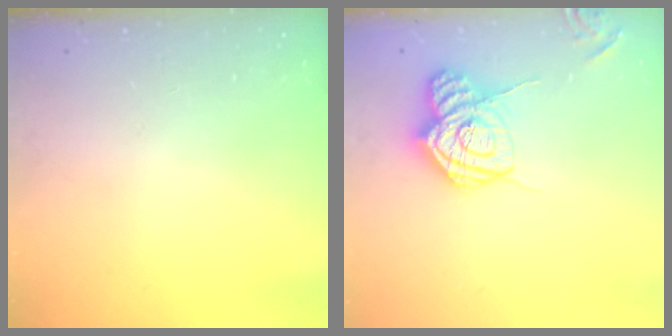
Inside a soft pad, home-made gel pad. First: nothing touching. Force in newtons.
{"total": 14.1, "press": 14.0, "slide": 1.3}